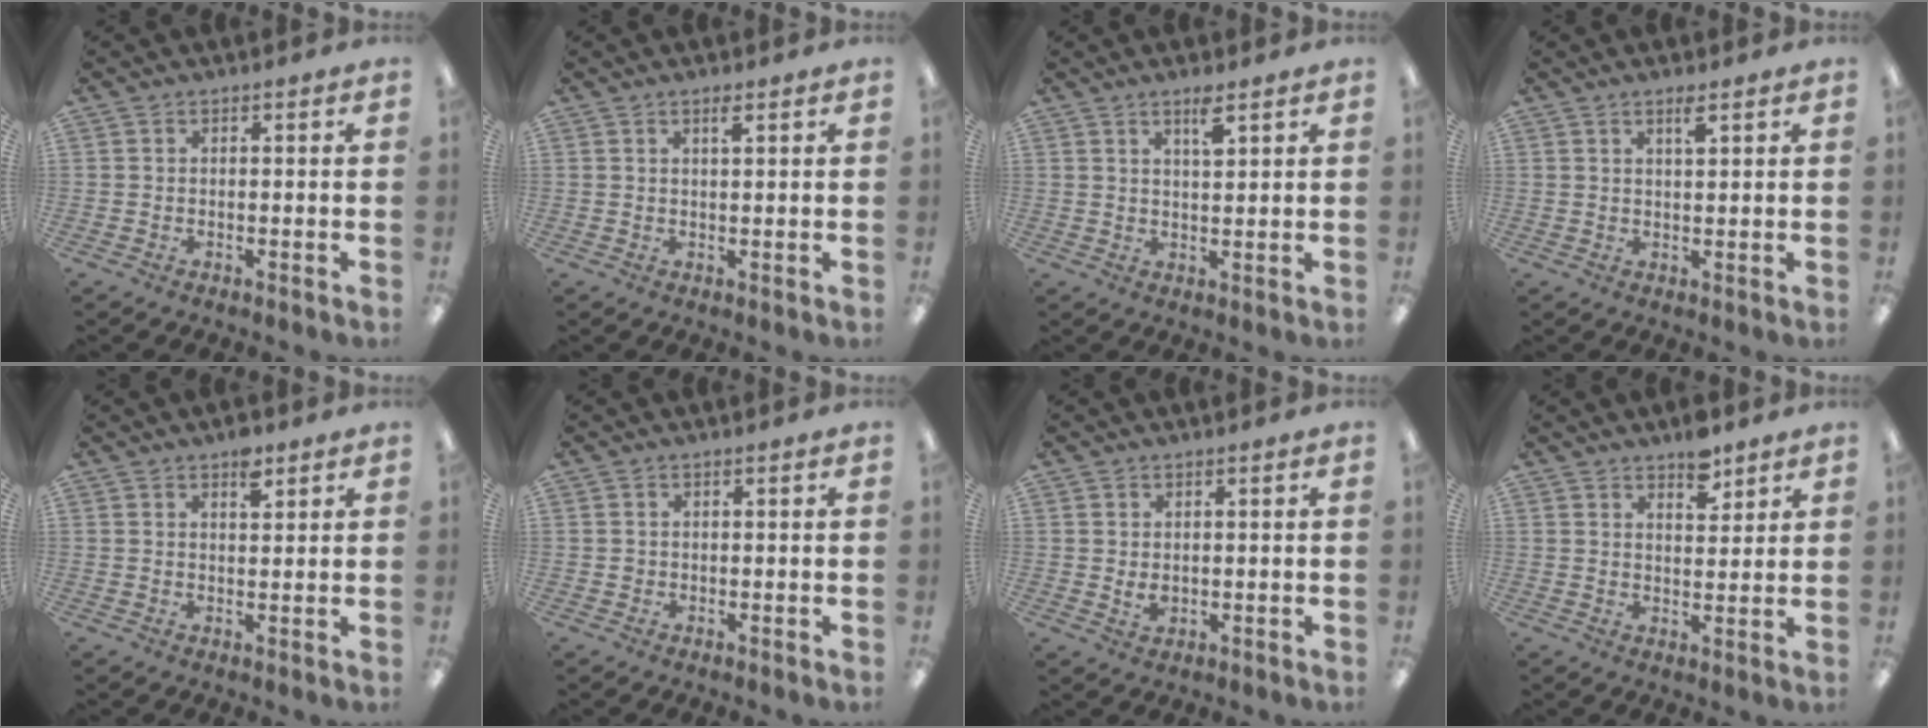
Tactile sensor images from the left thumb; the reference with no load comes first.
{"total": 1.8, "force": [1.3, 0.2, 1.3], "torque": [-0.022, -0.003, 0.020]}
{"total": 4.1, "force": [2.7, 0.8, 2.9], "torque": [-0.040, -0.008, 0.042]}
{"total": 2.7, "force": [1.9, 0.3, 1.9], "torque": [-0.034, -0.001, 0.030]}
{"total": 4.2, "force": [2.9, 1.9, 2.4], "torque": [-0.020, -0.015, 0.045]}
{"total": 0.7, "force": [0.2, 0.6, 0.1], "torque": [-0.003, 0.004, 0.002]}
{"total": 2.1, "force": [0.8, 1.4, 1.4], "torque": [-0.021, -0.003, 0.013]}
{"total": 5.9, "force": [4.6, 2.6, 2.7], "torque": [-0.023, -0.029, 0.076]}